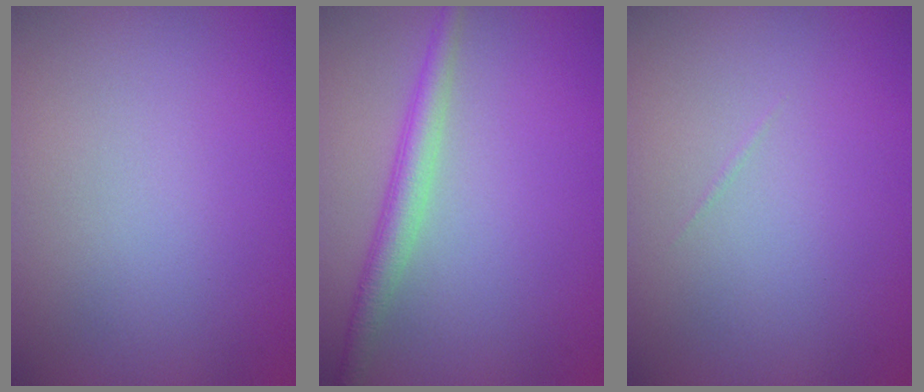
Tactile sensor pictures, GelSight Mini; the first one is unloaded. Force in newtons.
{"total": 2.6, "press": 2.6, "slide": 0.0}
{"total": 0.0}